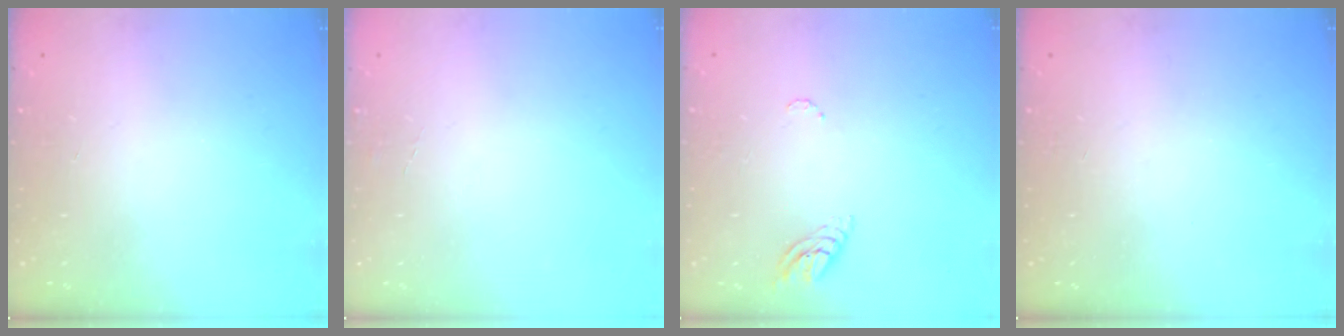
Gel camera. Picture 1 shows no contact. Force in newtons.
{"total": 3.1, "press": 3.1, "slide": 0.2}
{"total": 5.1, "press": 5.1, "slide": 0.4}
{"total": 0.0}